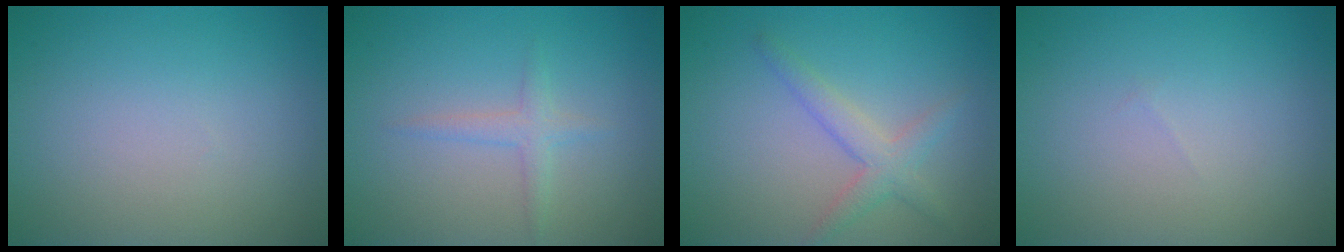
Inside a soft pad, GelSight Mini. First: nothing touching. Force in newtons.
{"total": 1.5, "press": 1.5, "slide": 0.1}
{"total": 2.6, "press": 2.6, "slide": 0.1}
{"total": 0.0}